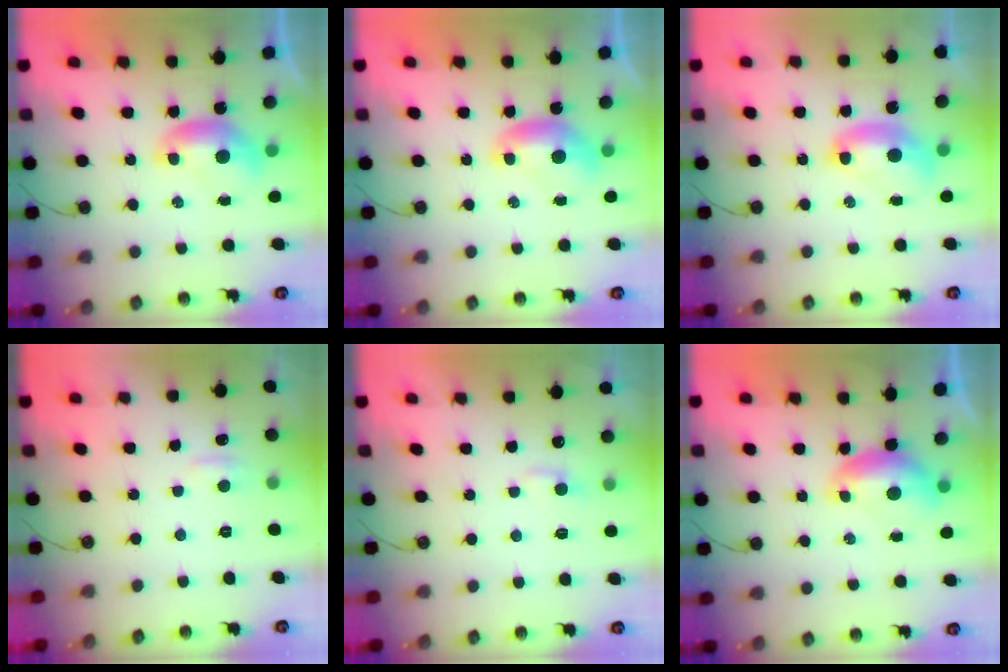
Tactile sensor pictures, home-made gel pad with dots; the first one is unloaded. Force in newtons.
{"total": 0.0}
{"total": 2.5, "press": 2.5, "slide": 0.1}
{"total": 1.0, "press": 0.7, "slide": 0.8}
{"total": 1.8, "press": 1.7, "slide": 0.5}
{"total": 0.0}